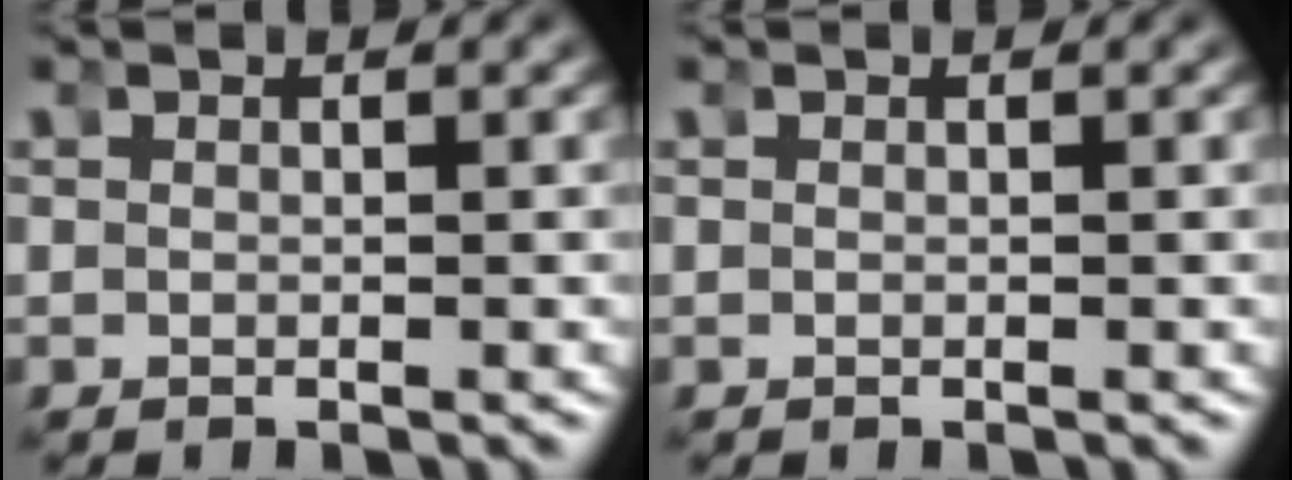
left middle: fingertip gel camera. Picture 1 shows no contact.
{"total": 0.0}